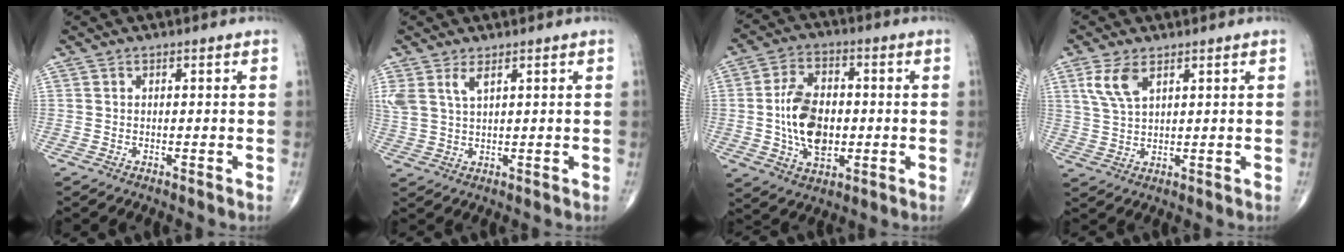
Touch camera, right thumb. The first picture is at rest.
{"total": 4.8, "force": [2.6, 1.9, 3.6], "torque": [-0.084, -0.003, 0.061]}
{"total": 12.8, "force": [-0.7, 8.1, 9.9], "torque": [-0.159, 0.008, -0.010]}
{"total": 5.8, "force": [2.9, 2.7, 4.2], "torque": [-0.089, -0.004, 0.066]}